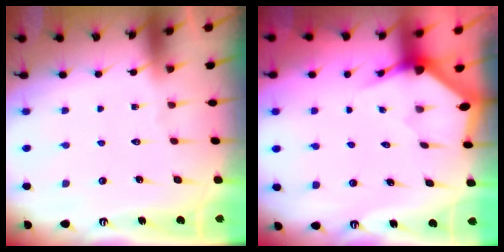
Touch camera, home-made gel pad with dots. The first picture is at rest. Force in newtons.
{"total": 3.1, "press": 3.1, "slide": 0.2}